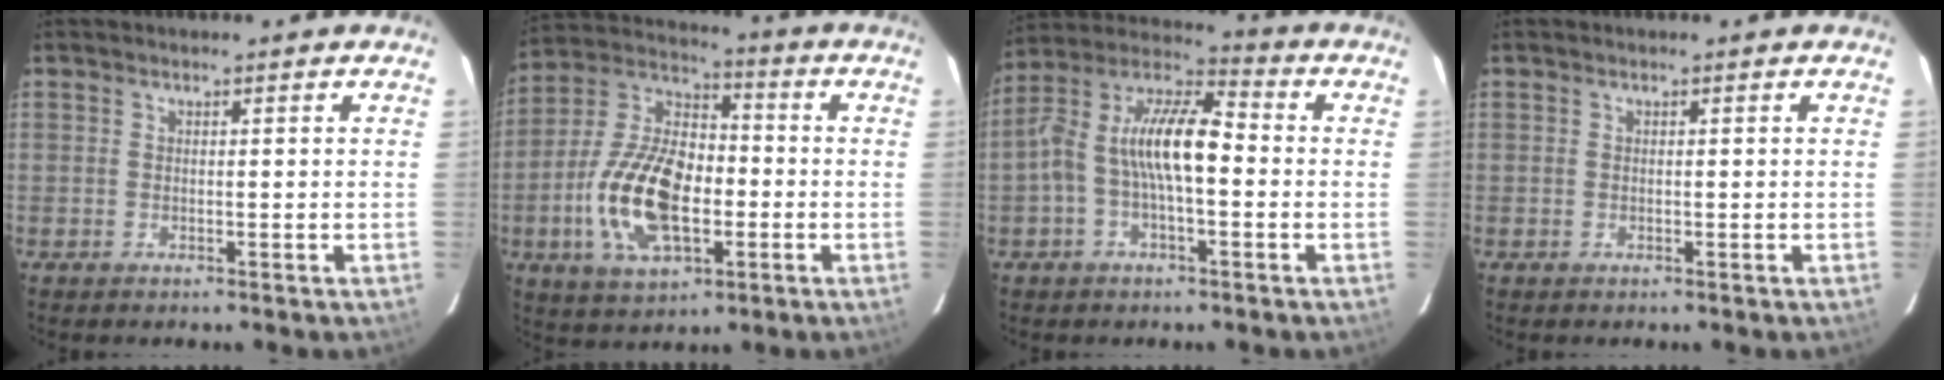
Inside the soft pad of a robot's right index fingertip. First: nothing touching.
{"total": 18.2, "force": [-4.4, 9.6, 14.9], "torque": [-0.308, 0.004, -0.077]}
{"total": 12.6, "force": [-1.2, 4.6, 11.6], "torque": [-0.227, 0.021, -0.030]}
{"total": 0.0}